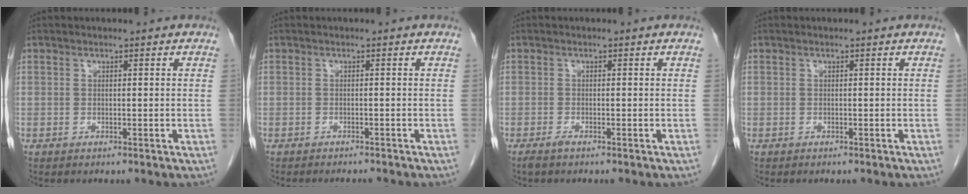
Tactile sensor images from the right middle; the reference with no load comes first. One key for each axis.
{"total": 3.6, "fx": -3.4, "fy": 0.3, "fz": 1.1, "tx": -0.011, "ty": -0.007, "tz": -0.044}
{"total": 1.1, "fx": -0.8, "fy": 0.0, "fz": 0.6, "tx": -0.018, "ty": -0.004, "tz": -0.016}
{"total": 0.0}